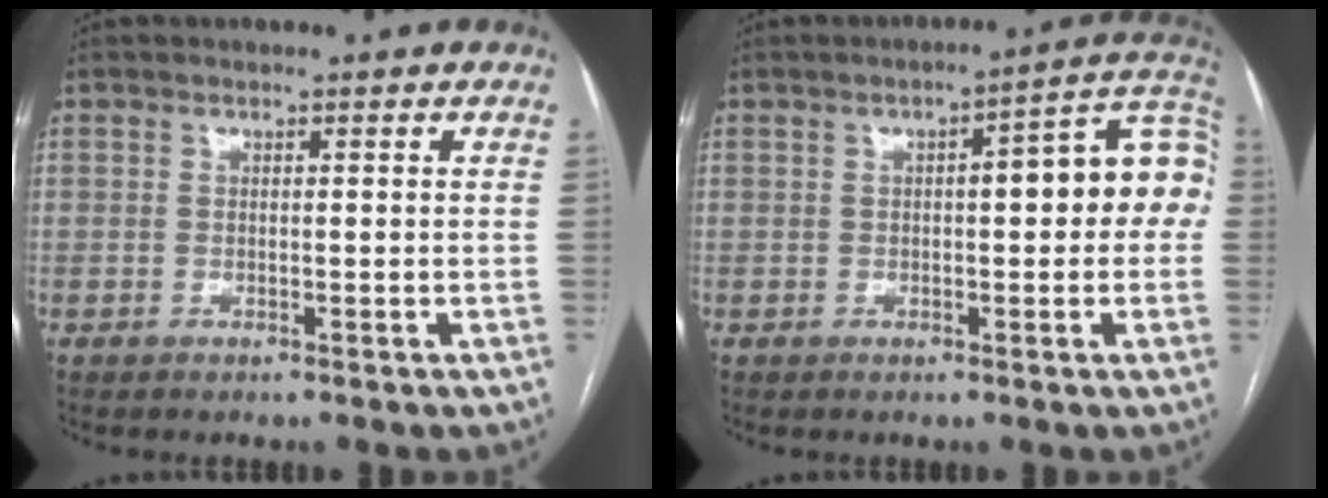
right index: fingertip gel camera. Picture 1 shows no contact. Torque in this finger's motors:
{"motor_torque": [0.54, 0.01, 0.22, 0.07]}